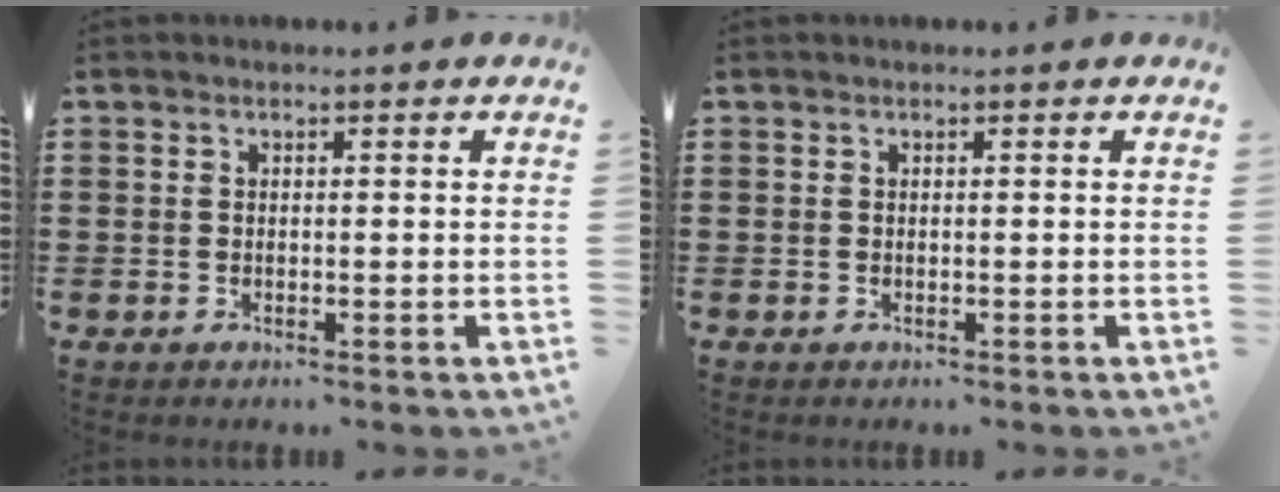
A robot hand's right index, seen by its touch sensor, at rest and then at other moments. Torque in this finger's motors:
{"motor_torque": [0.56, 0.97, 0.01, -0.01]}